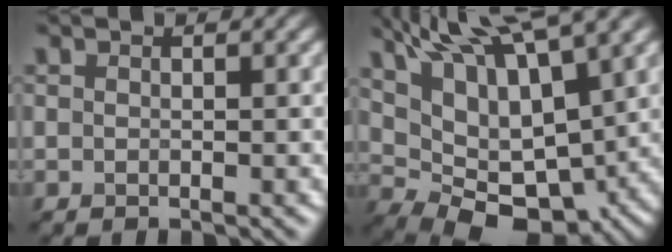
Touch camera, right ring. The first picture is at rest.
{"total": 13.5, "force": [5.7, 6.4, 10.4], "torque": [-0.173, -0.002, 0.120]}